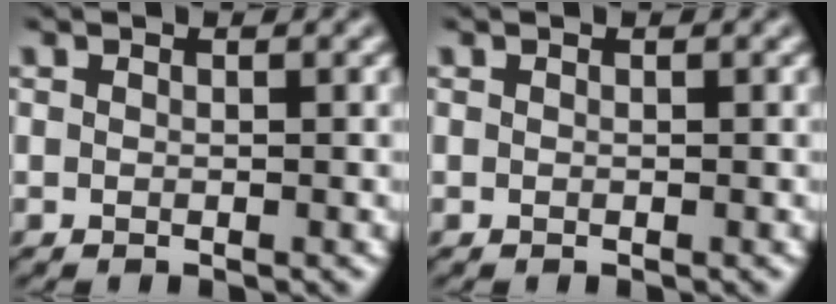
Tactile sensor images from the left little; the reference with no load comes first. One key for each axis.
{"total": 0.0}